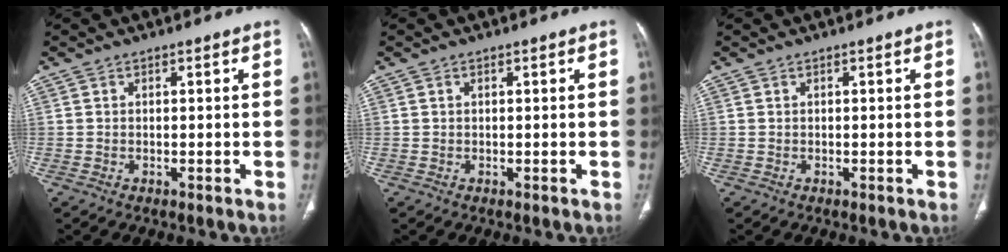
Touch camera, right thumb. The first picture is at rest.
{"total": 0.0}
{"total": 0.0}